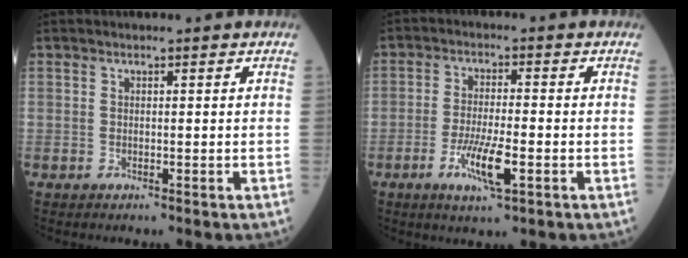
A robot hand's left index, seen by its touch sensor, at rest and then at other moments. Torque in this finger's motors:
{"motor_torque": [0.30, 0.21, 0.21, 0.06]}